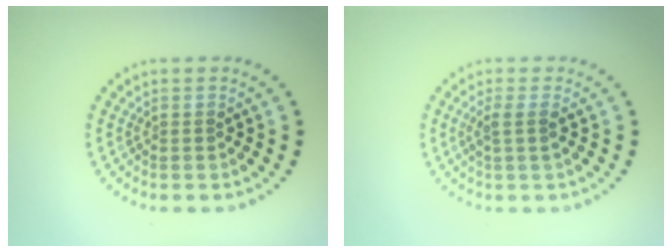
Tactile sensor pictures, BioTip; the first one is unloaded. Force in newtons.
{"total": 1.6, "press": 1.4, "slide": 0.9}